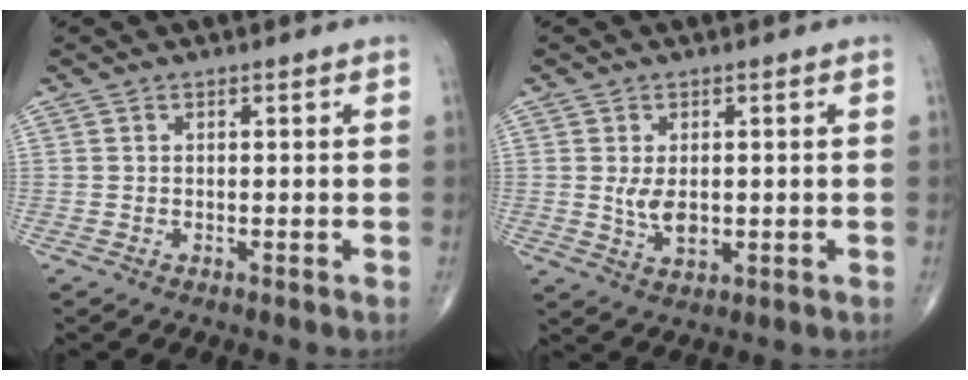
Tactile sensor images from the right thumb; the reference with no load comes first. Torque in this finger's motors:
{"motor_torque": [0.80, 1.04, 0.21, 0.17, 0.10]}